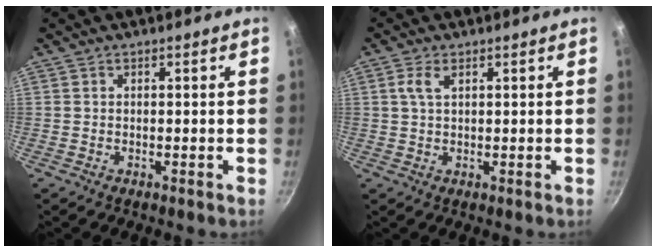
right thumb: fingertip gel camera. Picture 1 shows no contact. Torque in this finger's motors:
{"motor_torque": [-0.16, -0.28, 0.44, 0.39, 0.01]}